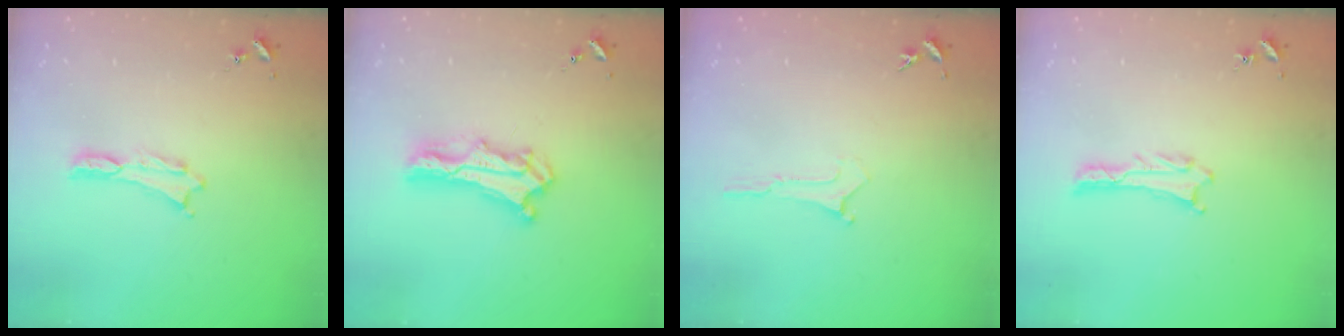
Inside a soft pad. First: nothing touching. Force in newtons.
{"total": 6.7, "press": 6.7, "slide": 0.5}
{"total": 0.0}
{"total": 0.8, "press": 0.7, "slide": 0.1}